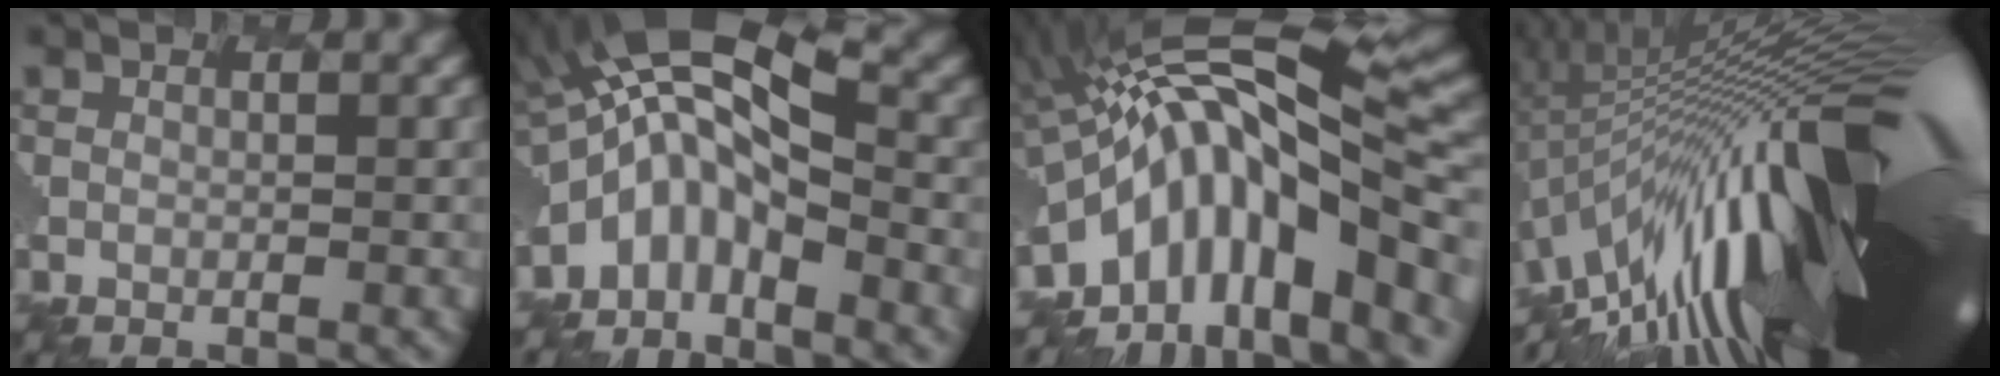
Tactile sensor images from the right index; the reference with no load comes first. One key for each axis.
{"total": 6.7, "fx": -2.5, "fy": 2.5, "fz": 5.7, "tx": -0.125, "ty": 0.020, "tz": -0.073}
{"total": 12.0, "fx": -4.2, "fy": 4.7, "fz": 10.2, "tx": -0.170, "ty": 0.032, "tz": -0.079}
{"total": 17.8, "fx": -1.4, "fy": 5.7, "fz": 16.8, "tx": -0.236, "ty": 0.007, "tz": -0.040}